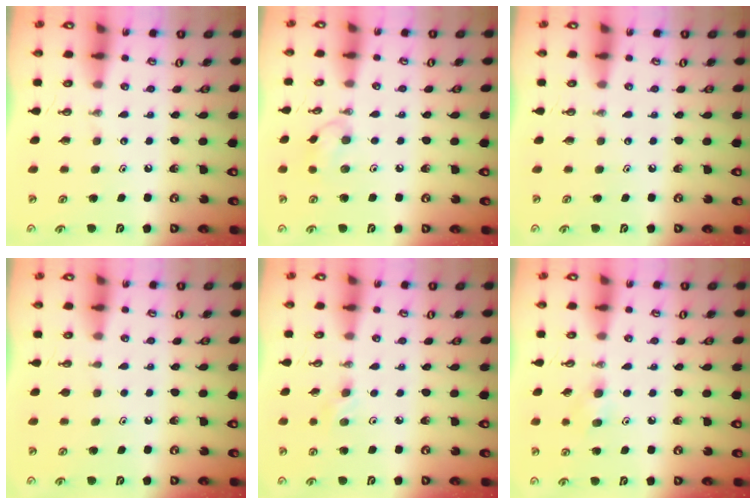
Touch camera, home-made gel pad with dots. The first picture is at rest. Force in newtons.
{"total": 7.4, "press": 7.2, "slide": 1.7}
{"total": 1.0, "press": 0.0, "slide": 1.0}
{"total": 1.2, "press": 0.5, "slide": 1.0}
{"total": 2.2, "press": 2.1, "slide": 0.7}
{"total": 5.3, "press": 5.2, "slide": 1.1}